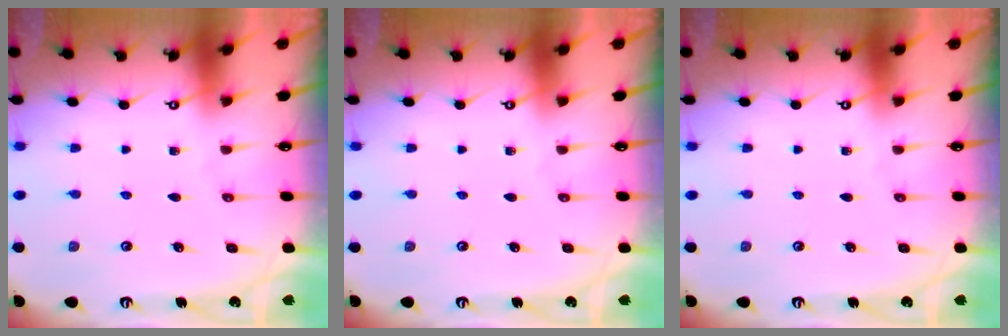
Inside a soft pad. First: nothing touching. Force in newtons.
{"total": 0.0}
{"total": 0.0}